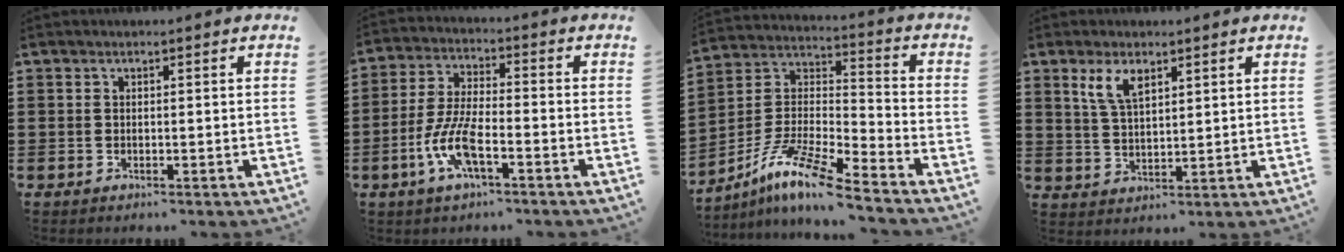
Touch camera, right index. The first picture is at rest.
{"total": 8.0, "force": [-3.4, 2.5, 6.8], "torque": [-0.158, -0.012, -0.068]}
{"total": 10.7, "force": [-8.6, 0.6, 6.3], "torque": [-0.137, -0.004, -0.178]}
{"total": 4.8, "force": [2.7, 2.1, 3.3], "torque": [-0.074, 0.007, 0.047]}